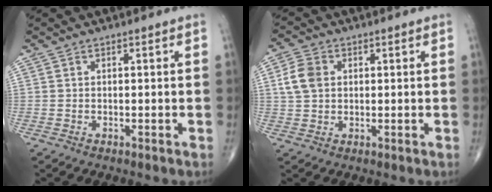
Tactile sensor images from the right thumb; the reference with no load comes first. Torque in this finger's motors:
{"motor_torque": [-0.60, 0.80, 0.49, 0.14, 0.01]}